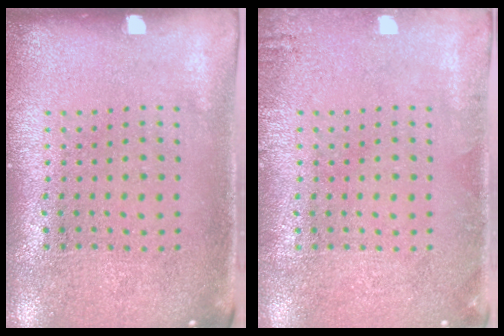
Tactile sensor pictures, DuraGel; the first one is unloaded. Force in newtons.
{"total": 1.0, "press": 1.0, "slide": 0.2}